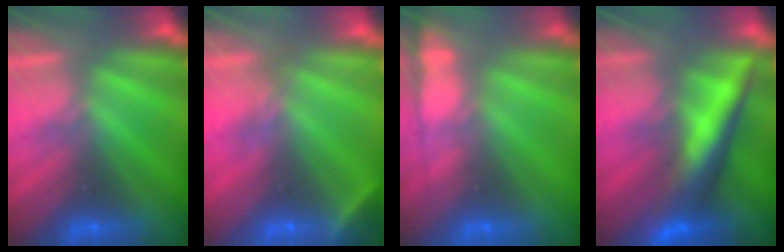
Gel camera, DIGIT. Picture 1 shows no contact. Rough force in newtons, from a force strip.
{"total": 2.9}
{"total": 7.7}
{"total": 5.9}